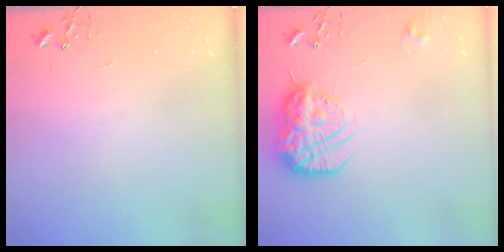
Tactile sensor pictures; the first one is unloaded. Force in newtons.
{"total": 17.7, "press": 17.6, "slide": 1.8}